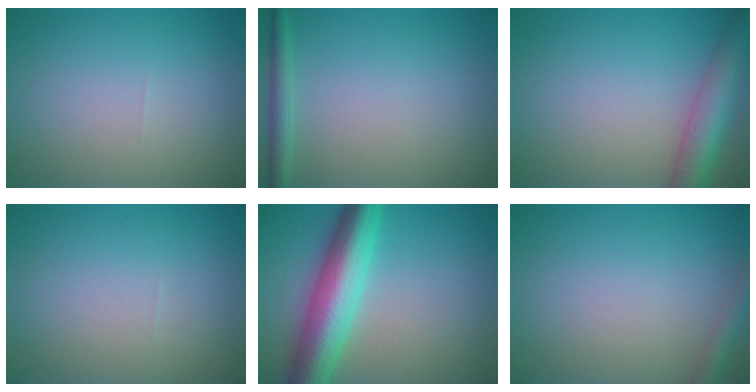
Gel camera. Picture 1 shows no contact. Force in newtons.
{"total": 1.7, "press": 1.7, "slide": 0.1}
{"total": 5.6, "press": 5.6, "slide": 0.2}
{"total": 0.0}
{"total": 8.6, "press": 8.6, "slide": 0.2}
{"total": 2.0, "press": 2.0, "slide": 0.1}